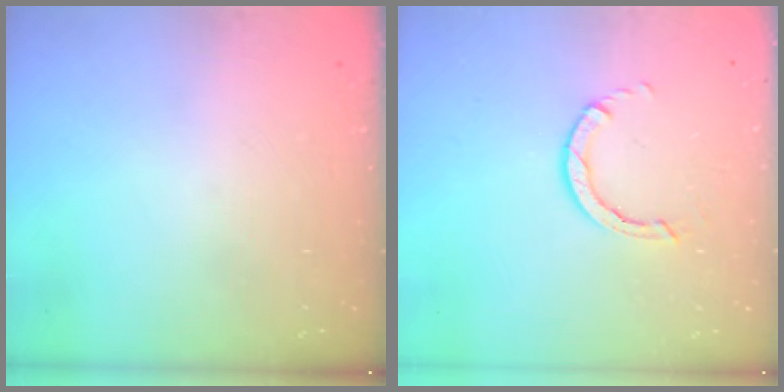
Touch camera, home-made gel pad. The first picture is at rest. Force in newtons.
{"total": 2.8, "press": 2.8, "slide": 0.3}